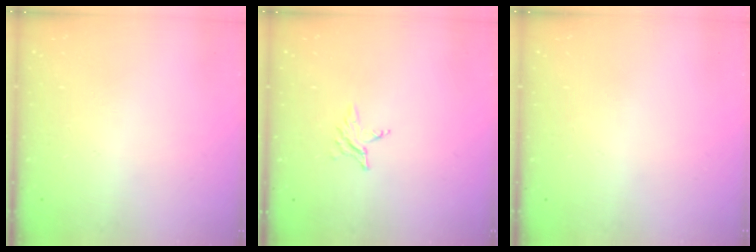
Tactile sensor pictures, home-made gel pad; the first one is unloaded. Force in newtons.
{"total": 2.9, "press": 2.9, "slide": 0.3}
{"total": 0.0}